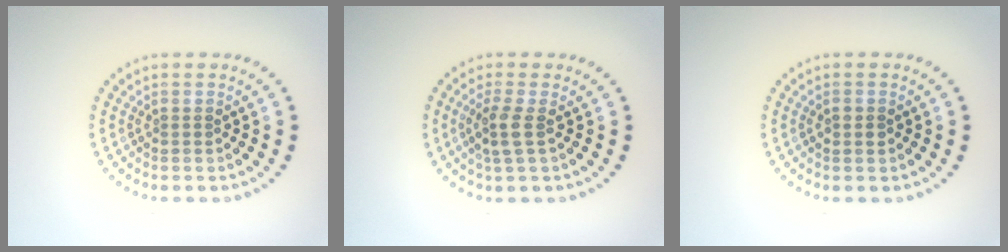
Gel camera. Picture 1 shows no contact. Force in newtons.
{"total": 2.0, "press": 1.7, "slide": 1.1}
{"total": 1.3, "press": 1.3, "slide": 0.1}